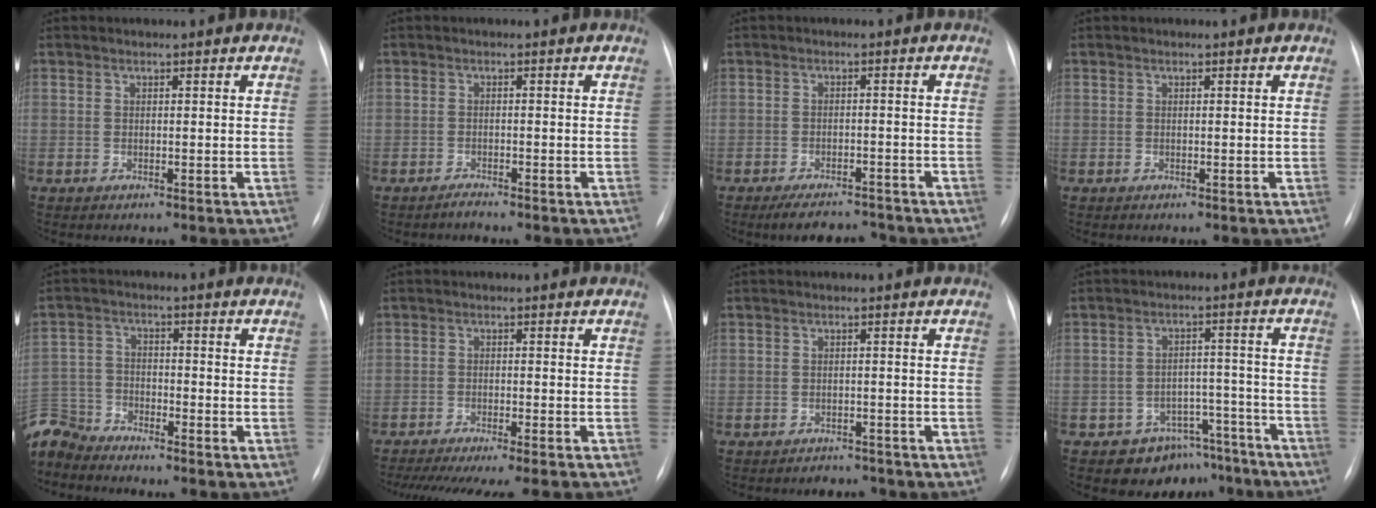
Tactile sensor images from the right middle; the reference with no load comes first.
{"total": 0.9, "force": [-0.9, -0.1, 0.2], "torque": [-0.005, -0.002, -0.014]}
{"total": 5.6, "force": [-4.9, 1.6, 2.1], "torque": [-0.033, -0.010, -0.073]}
{"total": 0.0}
{"total": 7.6, "force": [-7.4, 1.5, 0.1], "torque": [-0.011, 0.002, -0.155]}
{"total": 15.0, "force": [-13.3, 0.3, 7.0], "torque": [-0.107, -0.039, -0.183]}
{"total": 2.0, "force": [-1.8, 0.8, -0.4], "torque": [0.001, -0.001, -0.024]}
{"total": 9.5, "force": [-7.6, 5.5, 1.5], "torque": [0.013, 0.062, -0.103]}